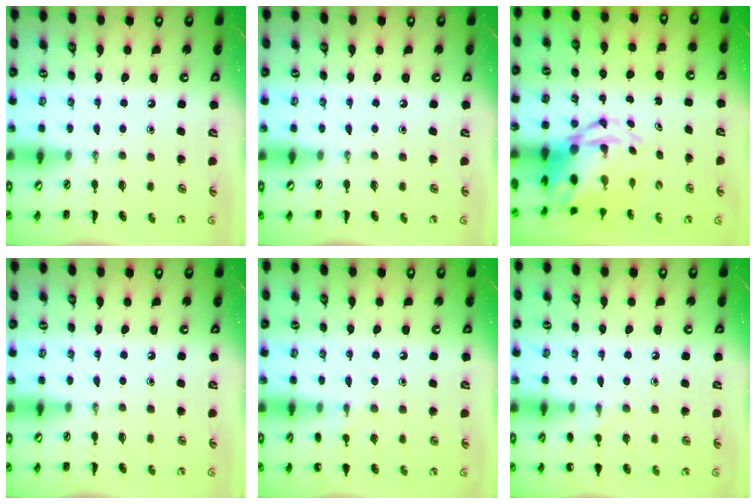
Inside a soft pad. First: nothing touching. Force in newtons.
{"total": 0.0}
{"total": 7.4, "press": 7.1, "slide": 2.1}
{"total": 0.0}
{"total": 6.4, "press": 6.1, "slide": 1.7}
{"total": 6.7, "press": 6.5, "slide": 1.5}